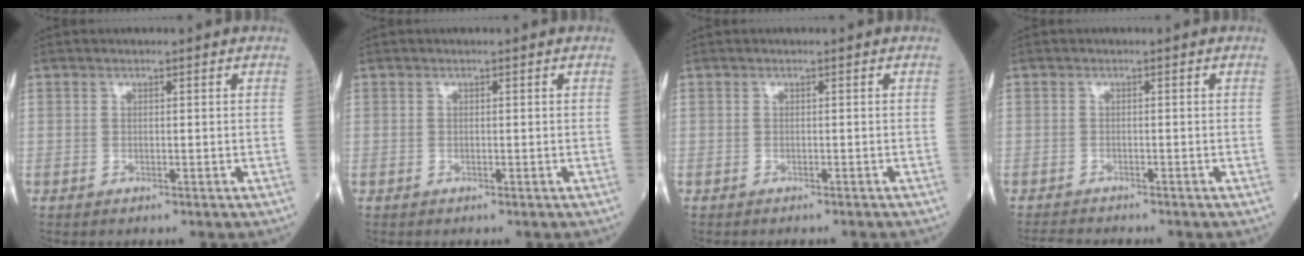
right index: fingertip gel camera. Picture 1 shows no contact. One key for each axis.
{"total": 0.0}
{"total": 2.4, "fx": -2.2, "fy": 0.1, "fz": 0.9, "tx": -0.012, "ty": -0.003, "tz": -0.024}
{"total": 2.7, "fx": -2.6, "fy": 0.0, "fz": 0.5, "tx": -0.011, "ty": -0.014, "tz": -0.043}